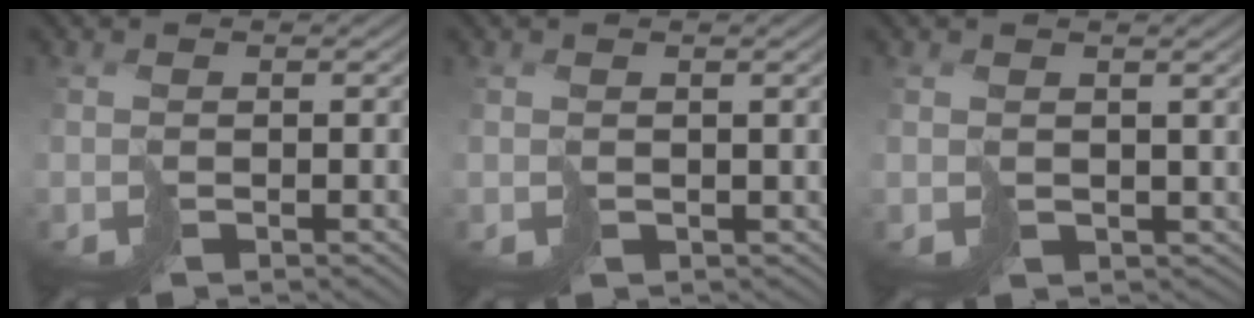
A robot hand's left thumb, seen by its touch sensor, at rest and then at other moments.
{"total": 1.0, "force": [0.0, 1.0, 0.2], "torque": [-0.006, -0.007, 0.007]}
{"total": 2.4, "force": [0.4, 2.1, 1.0], "torque": [-0.025, -0.012, 0.013]}